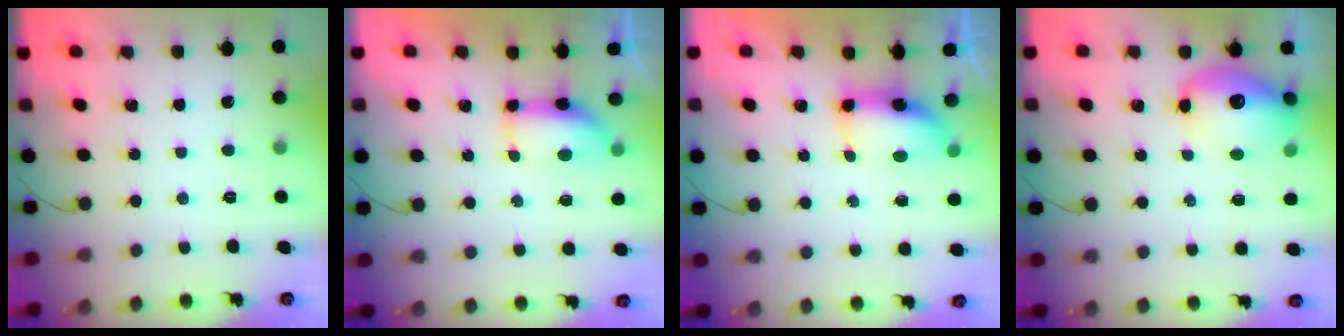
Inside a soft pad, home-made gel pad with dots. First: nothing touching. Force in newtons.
{"total": 9.5, "press": 7.8, "slide": 5.3}
{"total": 7.3, "press": 7.3, "slide": 0.7}
{"total": 12.9, "press": 12.6, "slide": 2.6}